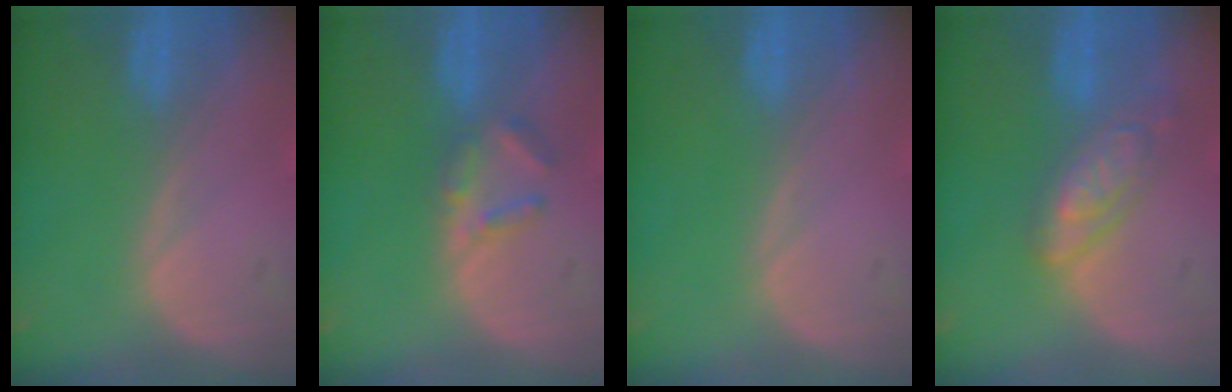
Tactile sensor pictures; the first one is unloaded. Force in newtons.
{"total": 3.0, "press": 3.0, "slide": 0.4}
{"total": 0.0}
{"total": 6.0, "press": 5.1, "slide": 3.0}